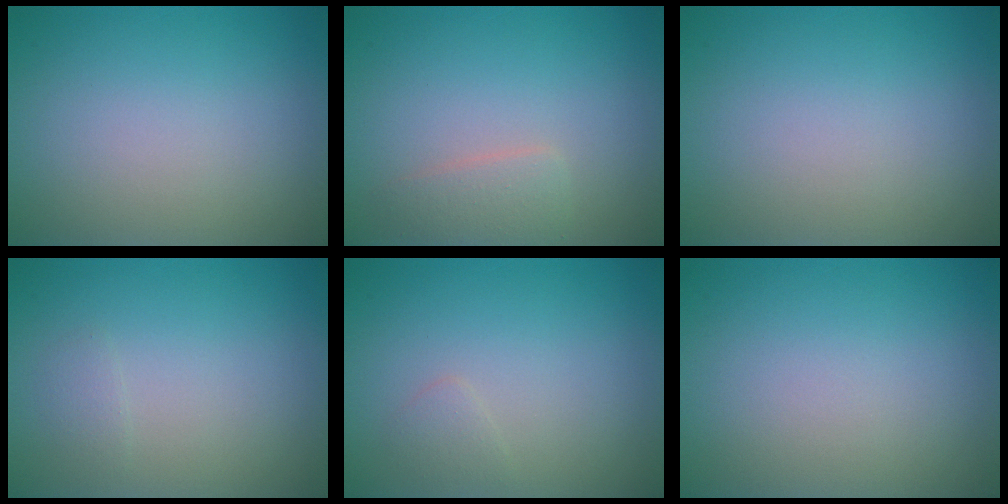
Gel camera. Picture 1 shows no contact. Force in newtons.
{"total": 1.8, "press": 1.8, "slide": 0.0}
{"total": 0.0}
{"total": 0.7, "press": 0.7, "slide": 0.0}
{"total": 0.8, "press": 0.8, "slide": 0.1}
{"total": 0.0}